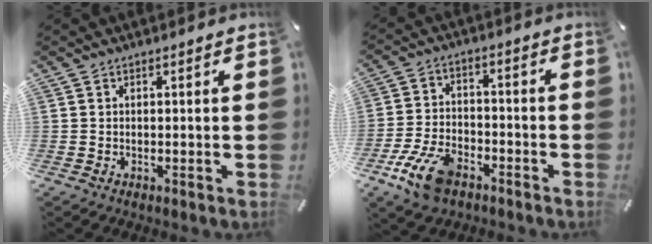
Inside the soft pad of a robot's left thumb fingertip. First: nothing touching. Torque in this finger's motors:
{"motor_torque": [0.87, 2.17, 0.73, 0.65, 0.32]}